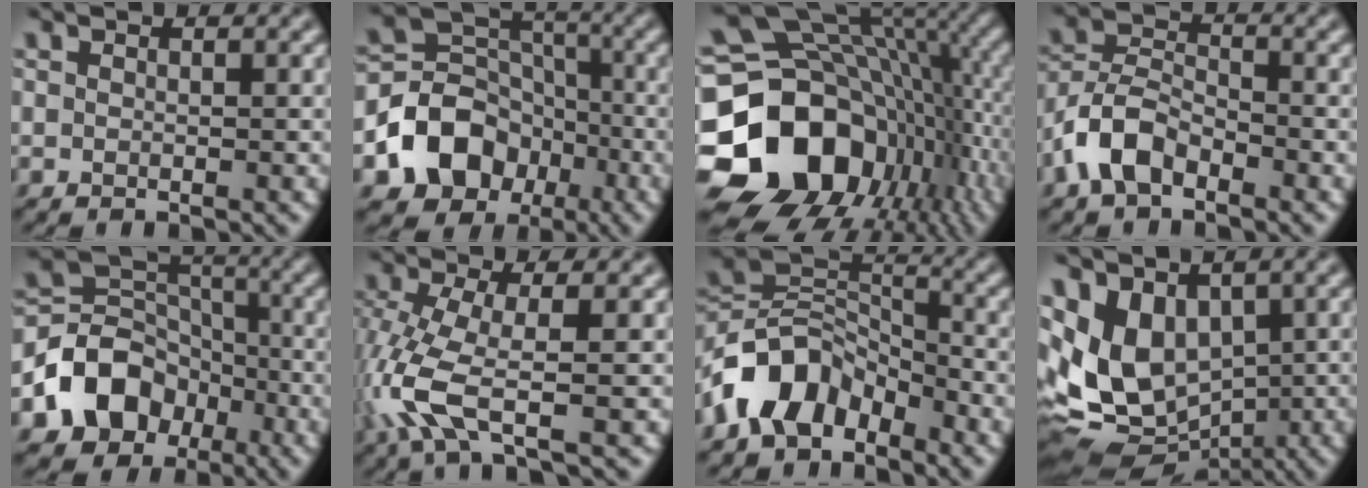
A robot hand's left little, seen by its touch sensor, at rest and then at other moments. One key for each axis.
{"total": 8.9, "fx": -3.8, "fy": 7.0, "fz": 4.0, "tx": -0.060, "ty": 0.002, "tz": -0.078}
{"total": 18.7, "fx": -4.1, "fy": 14.7, "fz": 10.8, "tx": -0.221, "ty": -0.013, "tz": -0.061}
{"total": 4.8, "fx": -2.9, "fy": 2.6, "fz": 2.7, "tx": -0.057, "ty": 0.008, "tz": -0.066}
{"total": 8.1, "fx": -3.6, "fy": 6.3, "fz": 3.6, "tx": -0.053, "ty": 0.002, "tz": -0.076}
{"total": 6.3, "fx": -2.5, "fy": 1.7, "fz": 5.5, "tx": -0.148, "ty": -0.009, "tz": -0.059}
{"total": 7.1, "fx": -4.5, "fy": 4.3, "fz": 3.4, "tx": -0.052, "ty": 0.010, "tz": -0.098}
{"total": 10.6, "fx": -0.5, "fy": 8.2, "fz": 6.7, "tx": -0.126, "ty": -0.004, "tz": 0.024}